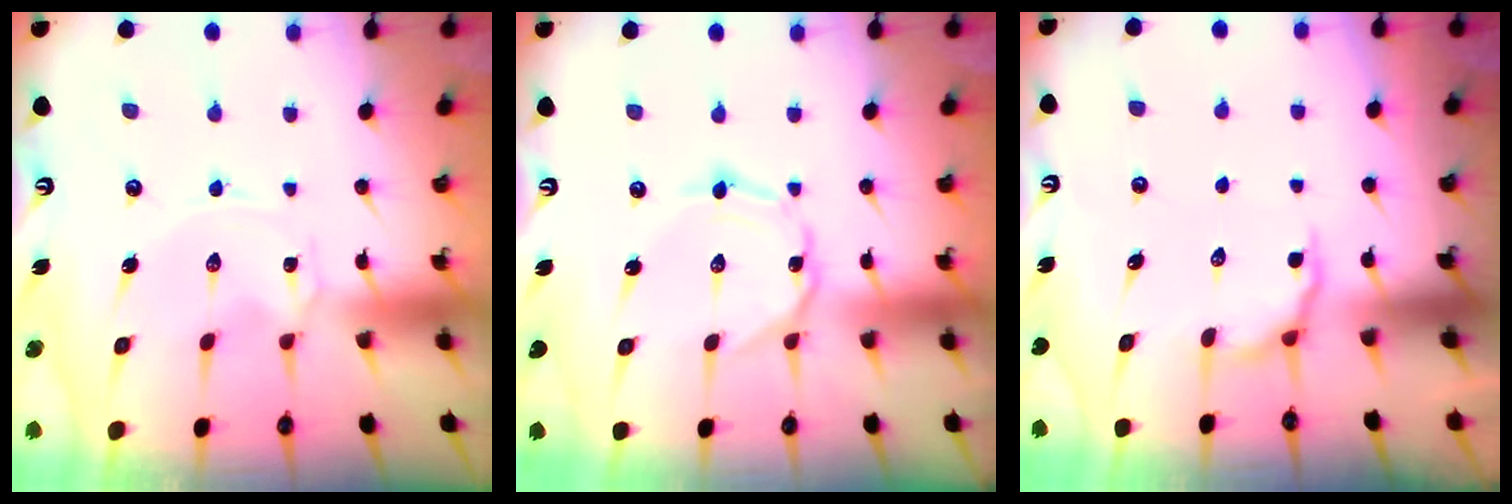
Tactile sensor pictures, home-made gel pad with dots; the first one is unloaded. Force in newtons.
{"total": 1.0, "press": 0.9, "slide": 0.3}
{"total": 6.2, "press": 5.7, "slide": 2.5}